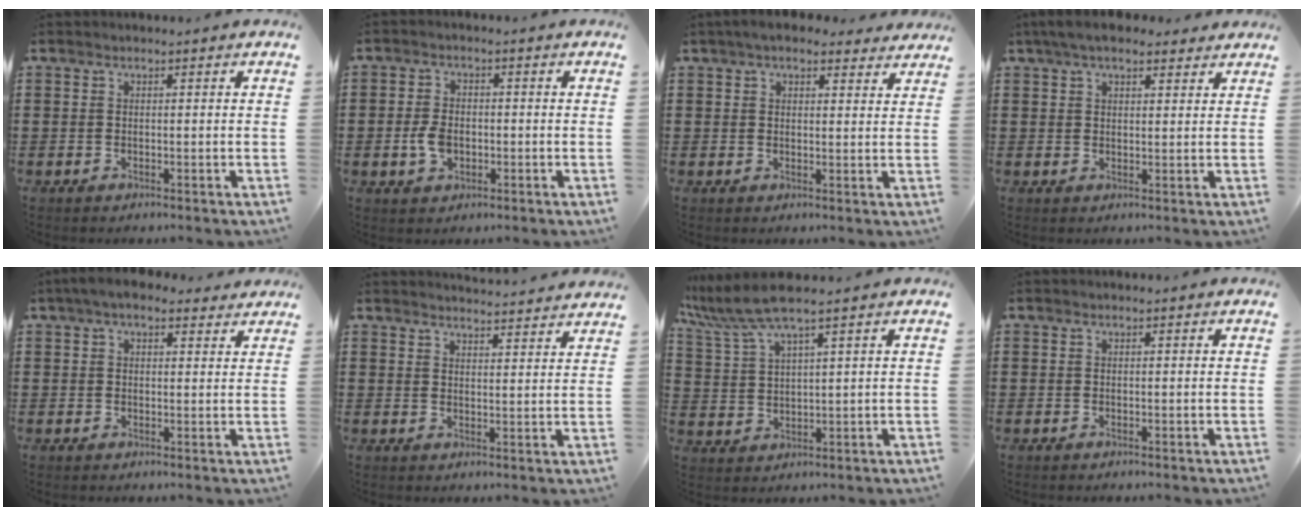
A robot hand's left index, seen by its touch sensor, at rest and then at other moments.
{"total": 4.2, "force": [-0.7, 2.6, 3.2], "torque": [-0.080, -0.003, -0.018]}
{"total": 4.2, "force": [3.4, 1.5, 1.8], "torque": [-0.046, 0.002, 0.063]}
{"total": 4.7, "force": [3.8, 2.0, 2.1], "torque": [-0.053, 0.004, 0.070]}
{"total": 4.3, "force": [3.3, 1.8, 2.0], "torque": [-0.050, 0.003, 0.060]}
{"total": 3.2, "force": [3.2, -0.4, 0.0], "torque": [-0.001, -0.022, 0.056]}
{"total": 7.3, "force": [5.7, 0.7, 4.5], "torque": [-0.114, -0.016, 0.100]}
{"total": 0.0}